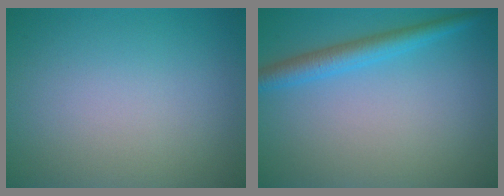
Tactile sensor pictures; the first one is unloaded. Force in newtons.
{"total": 3.0, "press": 3.0, "slide": 0.0}